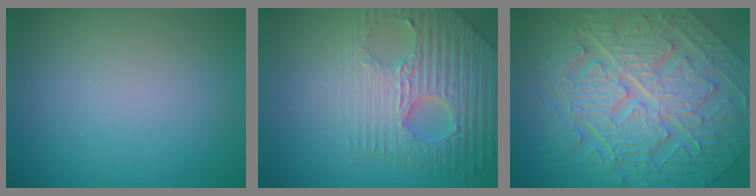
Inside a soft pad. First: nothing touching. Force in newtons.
{"total": 7.4, "press": 5.4, "slide": 5.1}
{"total": 11.4, "press": 7.8, "slide": 8.3}